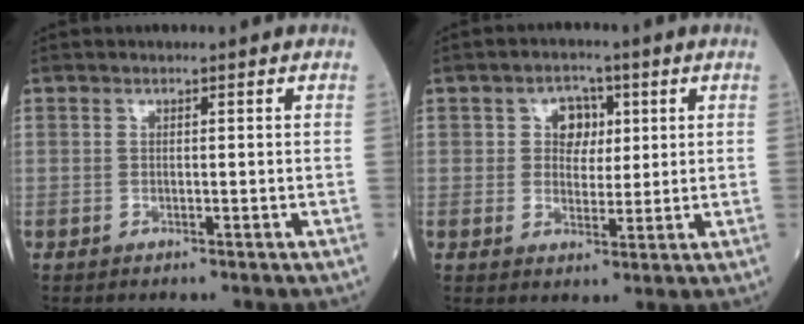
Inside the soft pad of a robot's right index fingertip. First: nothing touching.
{"total": 4.5, "force": [1.4, 3.4, 2.7], "torque": [-0.038, 0.010, 0.022]}